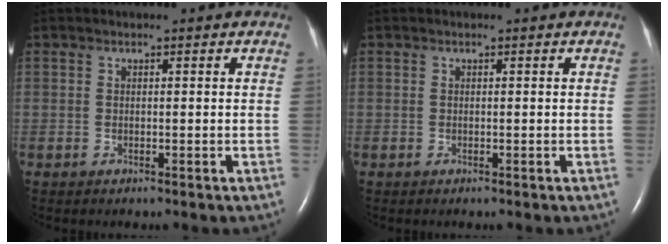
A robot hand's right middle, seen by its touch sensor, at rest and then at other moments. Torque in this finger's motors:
{"motor_torque": [0.00, 0.00, -0.06, -0.07]}